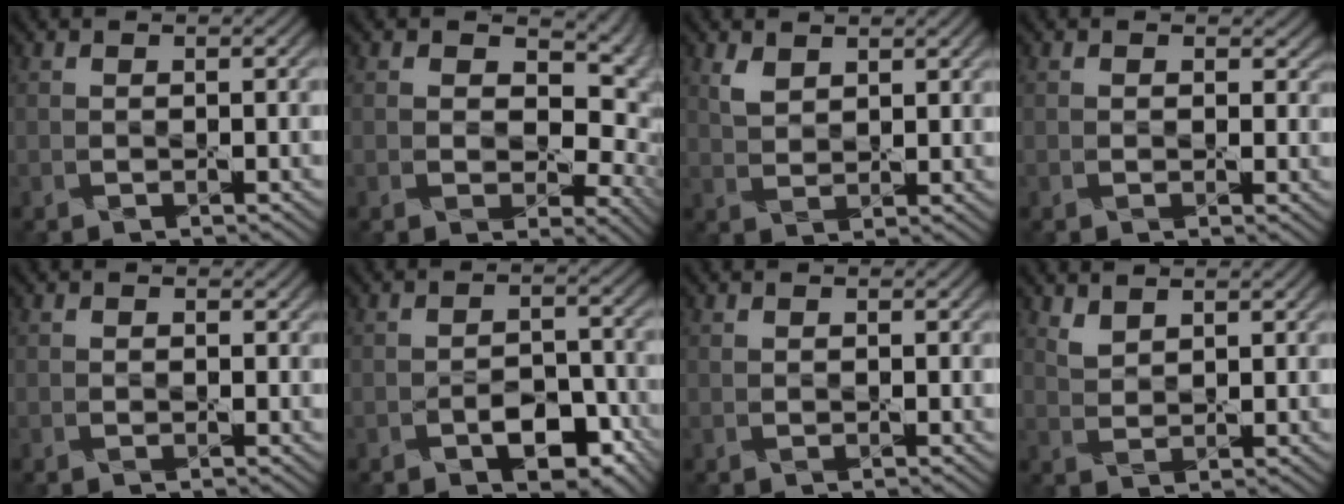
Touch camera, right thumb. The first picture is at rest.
{"total": 8.8, "force": [0.6, 6.2, 6.2], "torque": [-0.086, 0.002, 0.021]}
{"total": 3.0, "force": [1.9, 1.7, 1.6], "torque": [-0.042, -0.005, 0.042]}
{"total": 1.4, "force": [0.4, 1.2, 0.7], "torque": [-0.019, -0.007, 0.002]}
{"total": 0.7, "force": [0.3, 0.6, 0.4], "torque": [-0.008, -0.005, 0.005]}
{"total": 5.4, "force": [-2.5, 3.0, 3.7], "torque": [-0.052, -0.001, -0.041]}
{"total": 0.8, "force": [0.5, 0.5, 0.4], "torque": [-0.010, -0.003, 0.012]}
{"total": 2.9, "force": [2.3, 1.2, 1.3], "torque": [-0.034, -0.004, 0.053]}